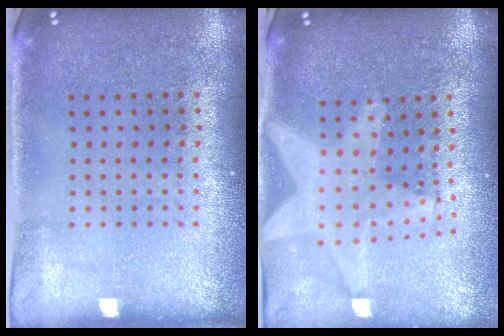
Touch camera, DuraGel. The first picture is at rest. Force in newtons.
{"total": 2.1, "press": 1.8, "slide": 1.1}